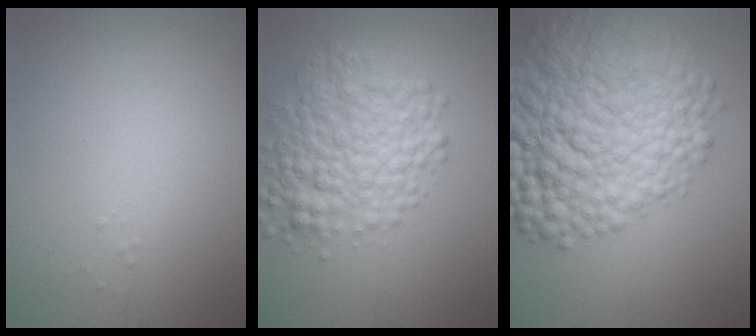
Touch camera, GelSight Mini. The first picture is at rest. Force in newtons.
{"total": 7.0, "press": 7.0, "slide": 0.0}
{"total": 13.2, "press": 13.2, "slide": 0.3}